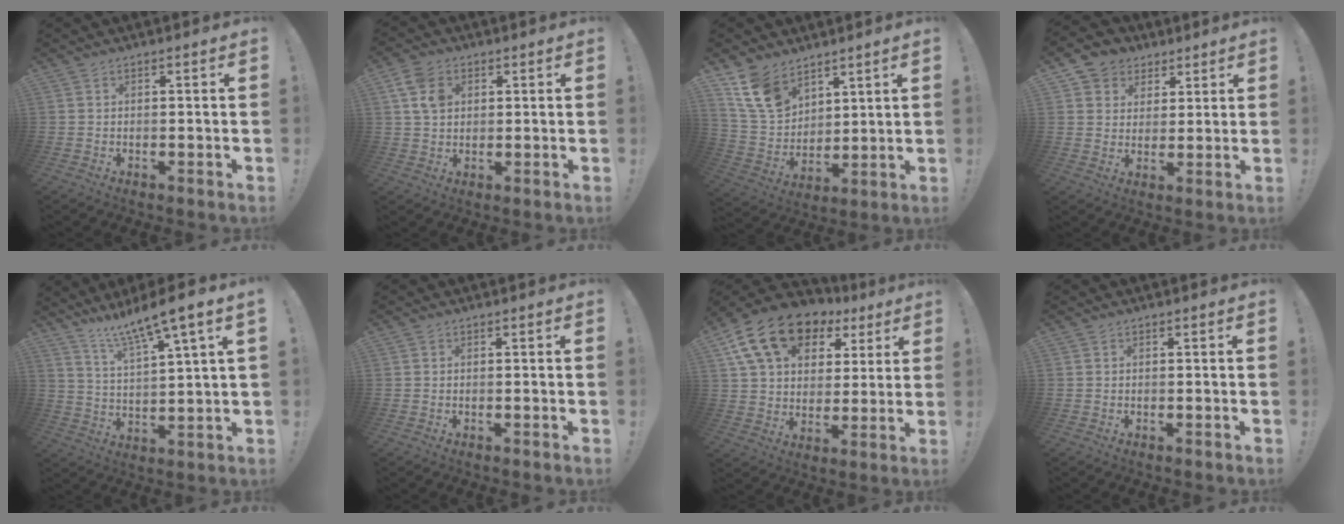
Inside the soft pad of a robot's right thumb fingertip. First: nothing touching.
{"total": 7.5, "force": [2.3, 5.5, 4.5], "torque": [-0.089, 0.005, 0.048]}
{"total": 13.7, "force": [9.2, 8.2, 6.0], "torque": [-0.128, -0.047, 0.183]}
{"total": 7.3, "force": [3.3, 6.4, 1.0], "torque": [-0.015, -0.018, 0.069]}
{"total": 11.0, "force": [8.9, 0.2, 6.5], "torque": [-0.122, -0.057, 0.144]}
{"total": 0.0}
{"total": 18.7, "force": [9.4, 12.2, 10.5], "torque": [-0.176, -0.039, 0.174]}
{"total": 0.0}